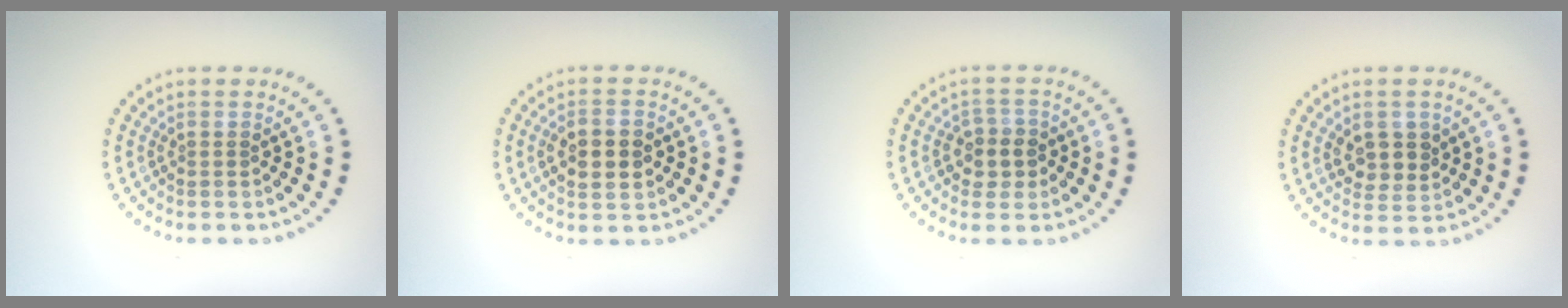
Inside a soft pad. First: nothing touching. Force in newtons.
{"total": 4.2, "press": 4.2, "slide": 0.1}
{"total": 2.6, "press": 2.4, "slide": 1.0}
{"total": 2.9, "press": 2.8, "slide": 0.9}